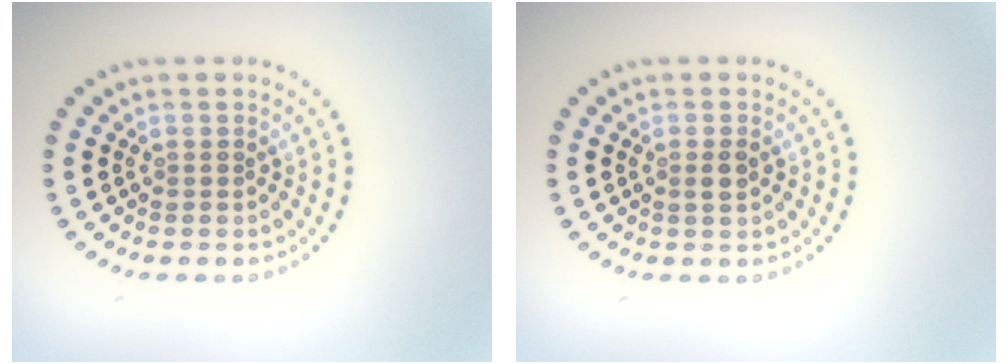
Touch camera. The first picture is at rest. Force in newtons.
{"total": 1.1, "press": 1.0, "slide": 0.4}